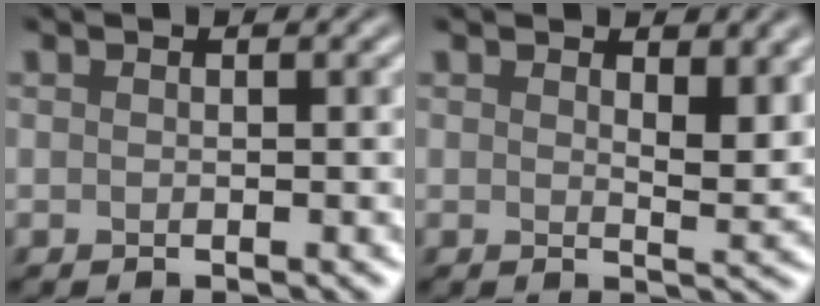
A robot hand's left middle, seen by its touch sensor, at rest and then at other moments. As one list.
[{"total": 3.2, "force": [1.7, 1.2, 2.4], "torque": [-0.033, -0.004, 0.029]}]